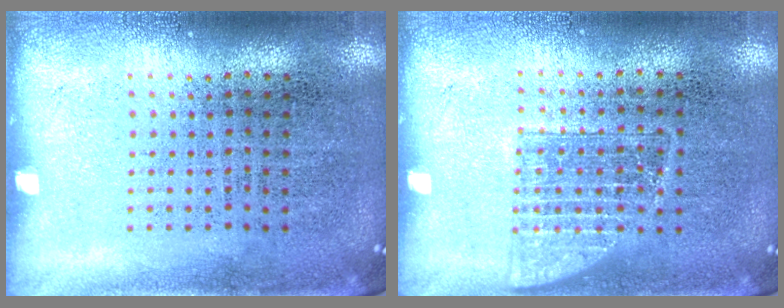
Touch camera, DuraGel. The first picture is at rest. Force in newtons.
{"total": 1.0, "press": 0.9, "slide": 0.4}